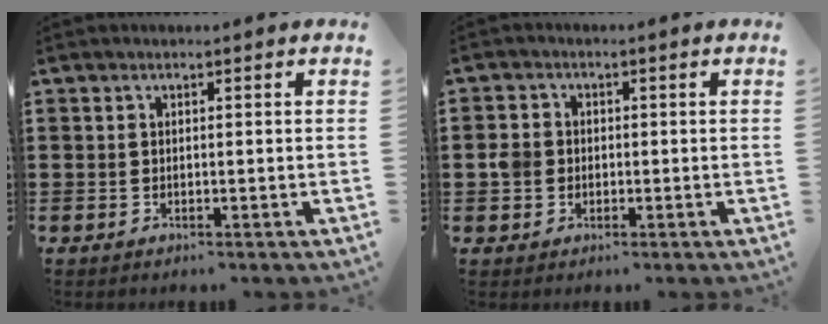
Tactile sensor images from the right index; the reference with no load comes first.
{"total": 3.0, "force": [-0.2, 2.6, 1.4], "torque": [-0.049, 0.001, -0.011]}